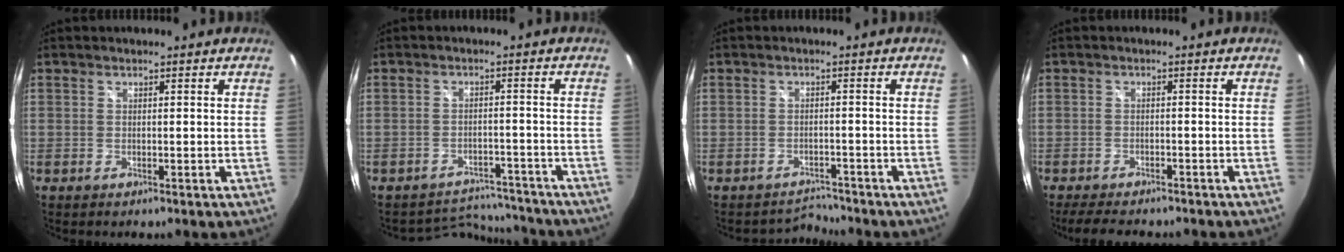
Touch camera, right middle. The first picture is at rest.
{"total": 7.5, "force": [-7.2, 1.8, -0.7], "torque": [0.003, 0.020, -0.104]}
{"total": 3.0, "force": [-2.8, 0.1, -1.0], "torque": [0.008, 0.007, -0.050]}
{"total": 7.7, "force": [-6.6, 2.4, 3.2], "torque": [-0.077, -0.013, -0.100]}